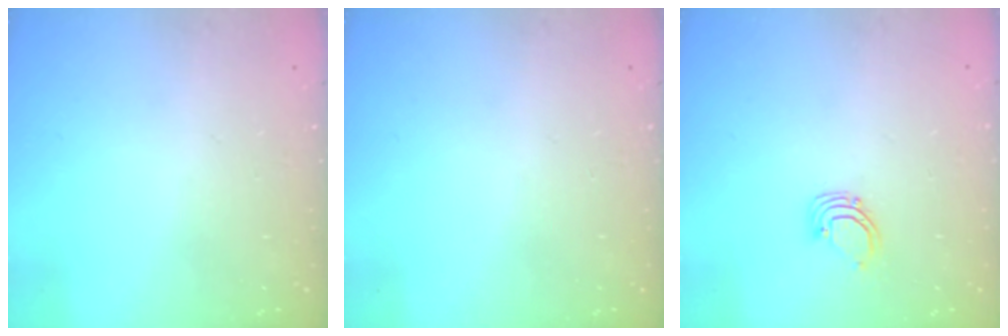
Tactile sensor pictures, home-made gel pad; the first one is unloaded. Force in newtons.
{"total": 0.0}
{"total": 2.7, "press": 2.7, "slide": 0.2}